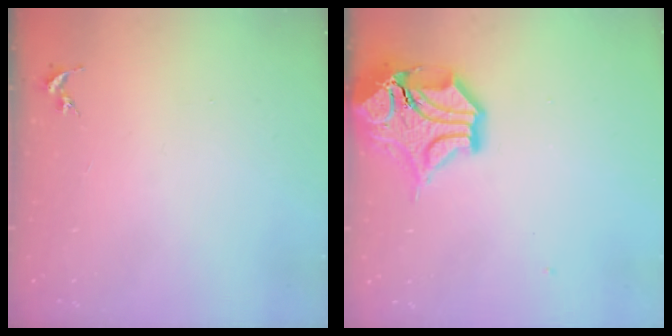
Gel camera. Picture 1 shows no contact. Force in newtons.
{"total": 16.7, "press": 16.5, "slide": 2.5}